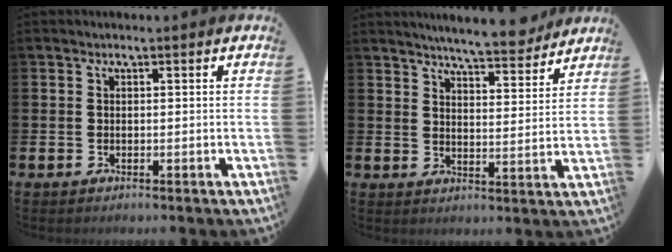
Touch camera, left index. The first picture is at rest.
{"total": 6.6, "force": [6.5, 0.3, 1.4], "torque": [-0.038, -0.040, 0.114]}